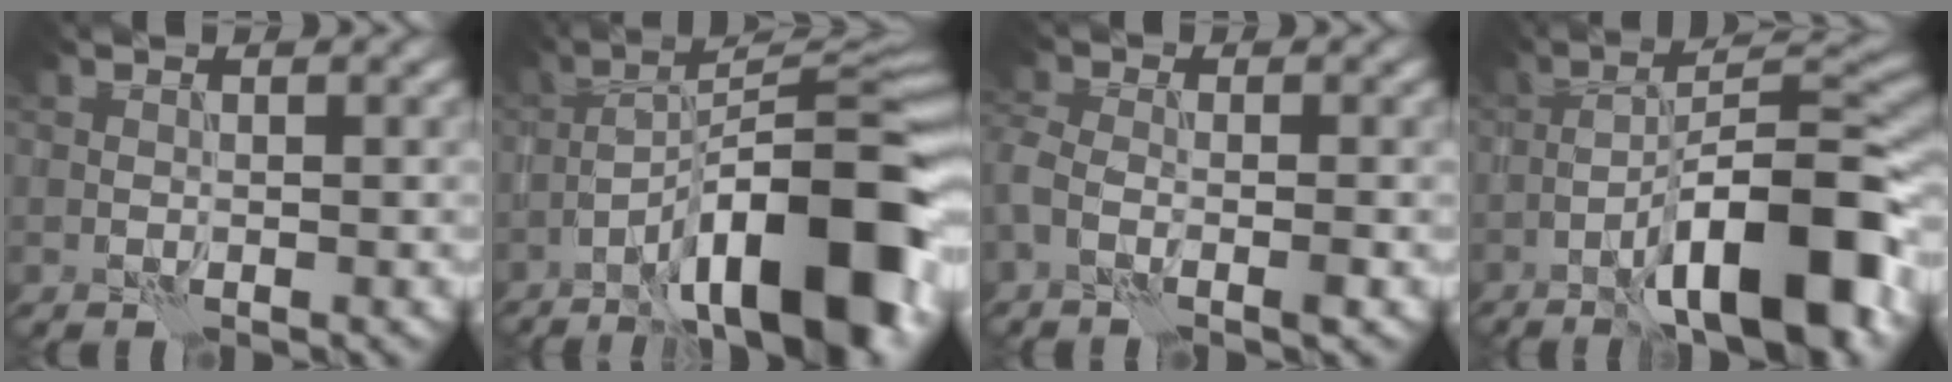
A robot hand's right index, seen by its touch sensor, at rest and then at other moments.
{"total": 15.3, "force": [-7.6, 4.1, 12.6], "torque": [-0.179, 0.024, -0.126]}
{"total": 3.0, "force": [-1.5, 1.4, 2.3], "torque": [-0.050, -0.004, -0.041]}
{"total": 12.2, "force": [-6.1, 2.9, 10.1], "torque": [-0.145, 0.023, -0.096]}